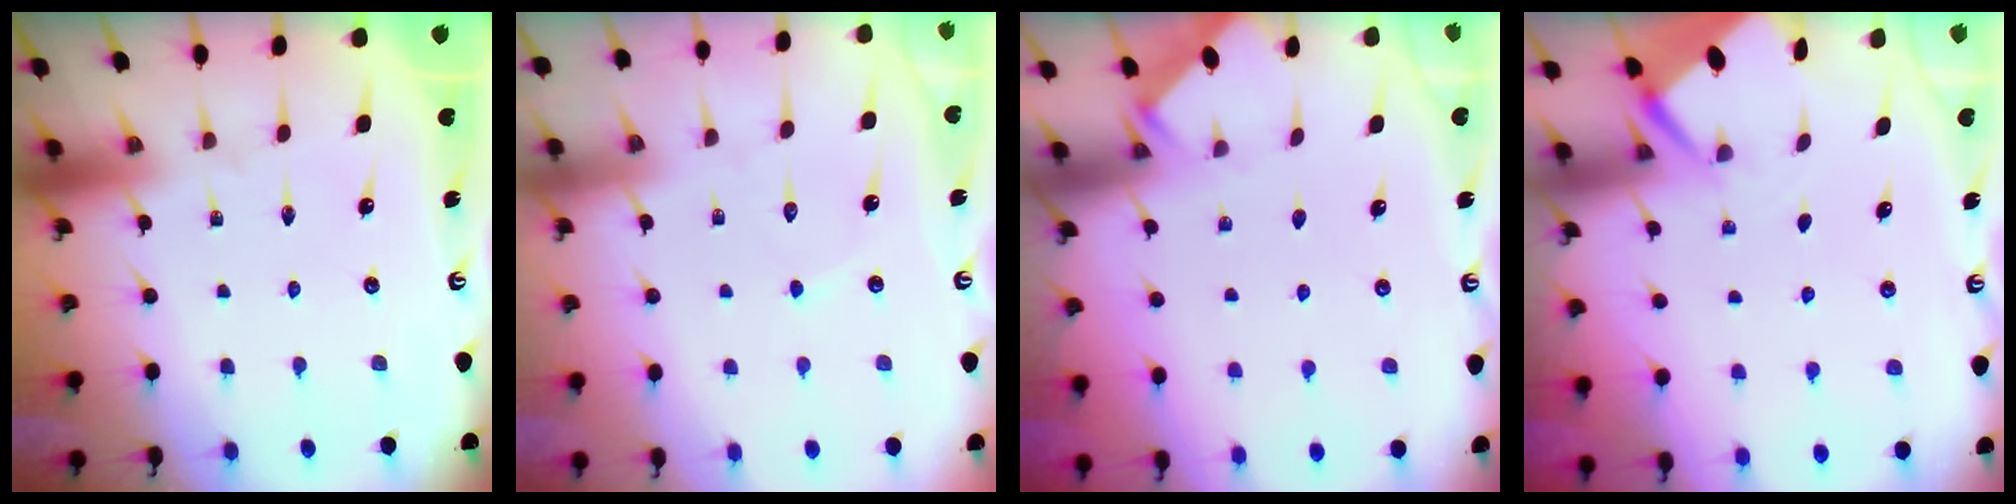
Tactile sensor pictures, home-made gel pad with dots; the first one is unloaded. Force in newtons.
{"total": 3.8, "press": 3.8, "slide": 0.2}
{"total": 1.7, "press": 1.7, "slide": 0.2}
{"total": 2.7, "press": 2.7, "slide": 0.3}